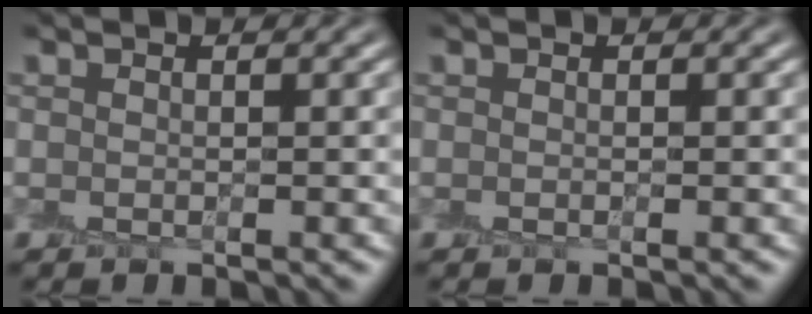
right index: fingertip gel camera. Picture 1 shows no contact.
{"total": 0.0}